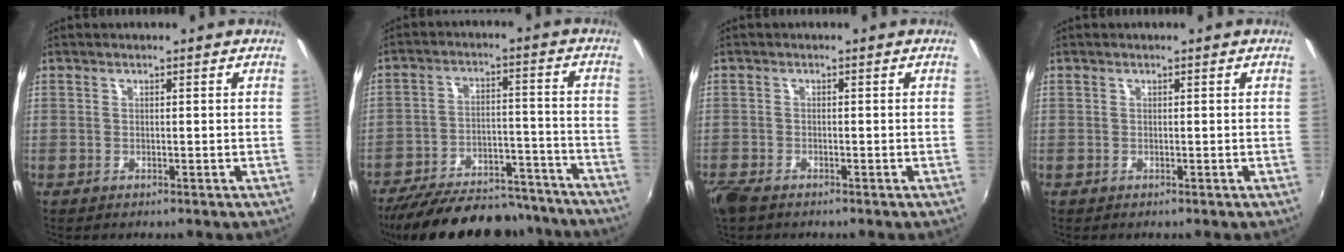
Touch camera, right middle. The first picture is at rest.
{"total": 26.2, "force": [-22.6, 8.3, 10.2], "torque": [-0.197, 0.009, -0.300]}
{"total": 3.8, "force": [-3.0, 1.3, 2.0], "torque": [-0.053, -0.016, -0.062]}
{"total": 0.0}